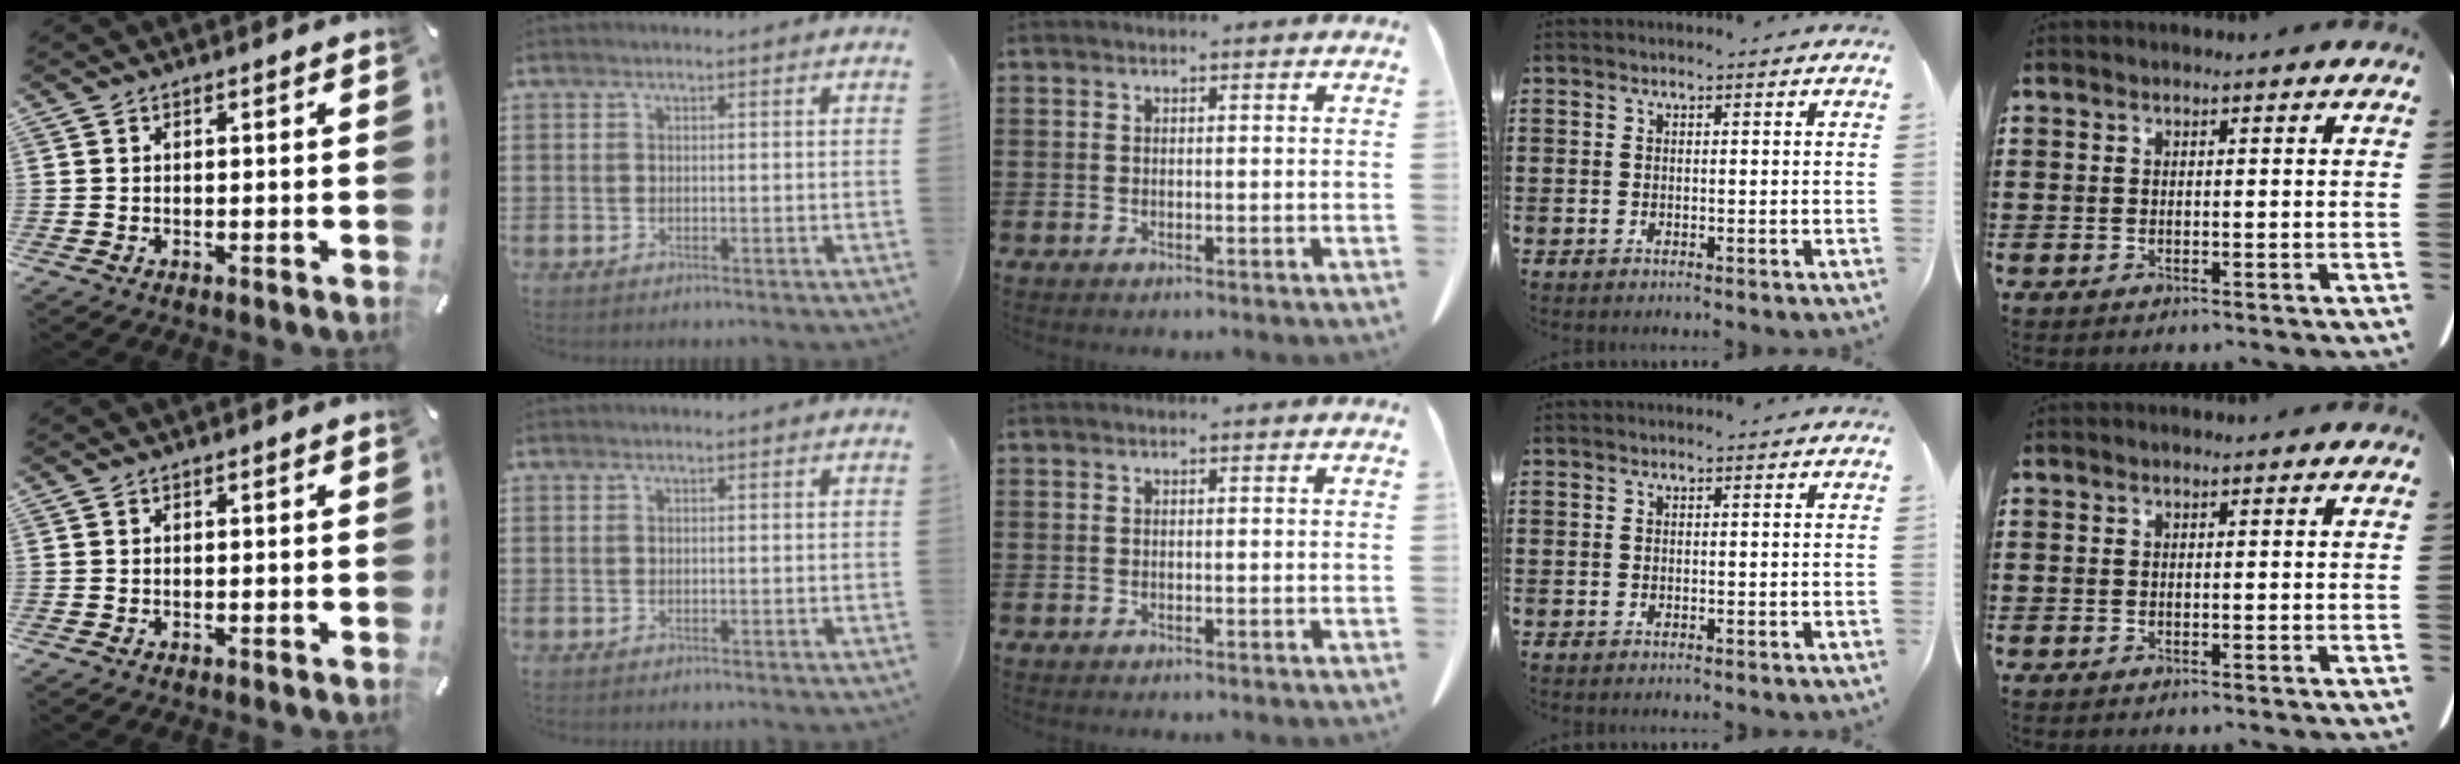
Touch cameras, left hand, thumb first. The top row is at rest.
{}